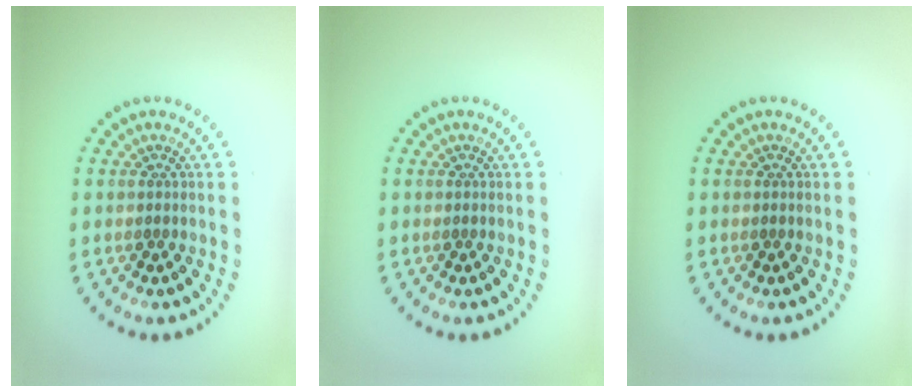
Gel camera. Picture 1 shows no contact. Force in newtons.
{"total": 0.0}
{"total": 0.0}